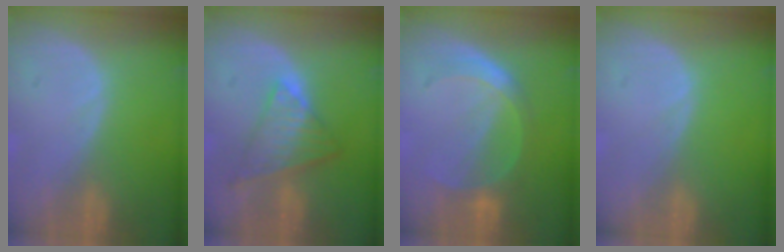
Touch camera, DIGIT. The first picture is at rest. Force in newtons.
{"total": 7.2, "press": 6.7, "slide": 2.7}
{"total": 4.9, "press": 4.9, "slide": 0.3}
{"total": 0.0}